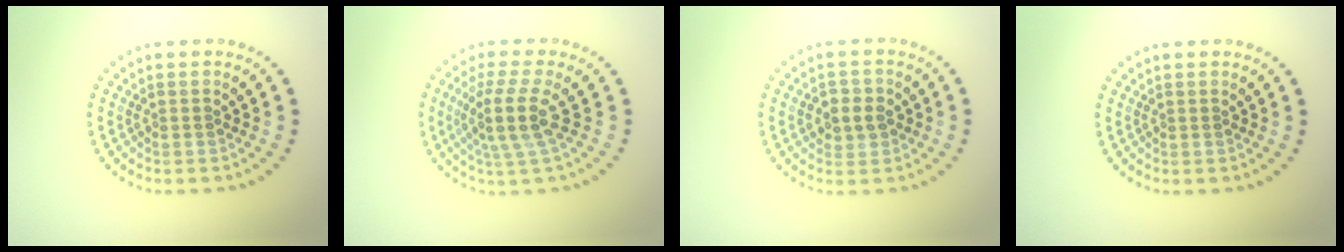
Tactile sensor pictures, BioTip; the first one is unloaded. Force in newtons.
{"total": 3.8, "press": 2.9, "slide": 2.5}
{"total": 2.2, "press": 2.2, "slide": 0.5}
{"total": 0.0}